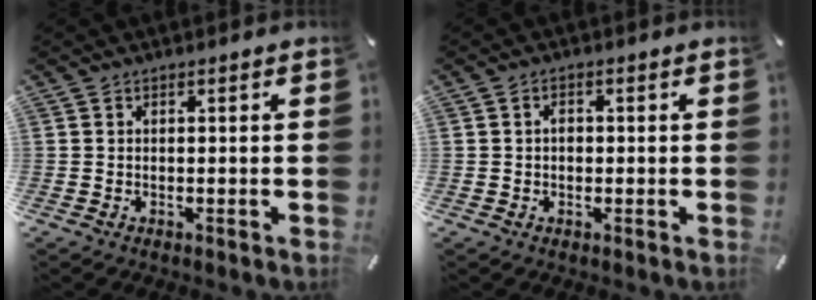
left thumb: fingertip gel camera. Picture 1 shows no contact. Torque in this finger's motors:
{"motor_torque": [0.00, -0.14, -0.28, -0.11, -0.07]}